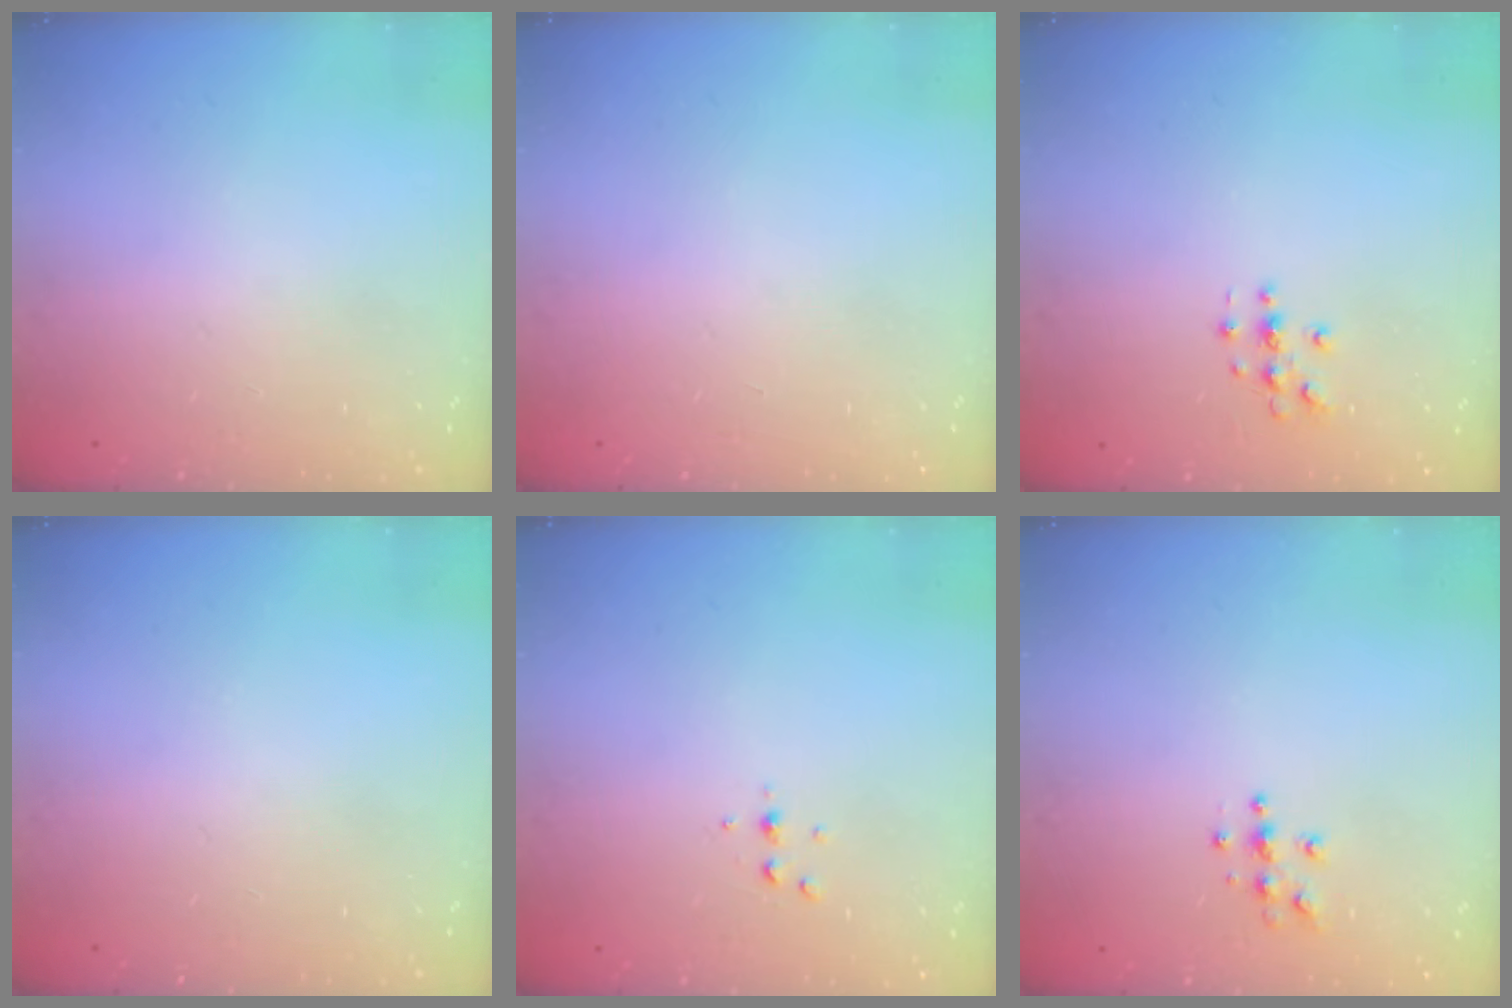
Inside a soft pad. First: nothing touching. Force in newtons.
{"total": 0.0}
{"total": 2.9, "press": 2.9, "slide": 0.3}
{"total": 0.0}
{"total": 2.6, "press": 2.6, "slide": 0.3}
{"total": 4.0, "press": 3.9, "slide": 0.4}